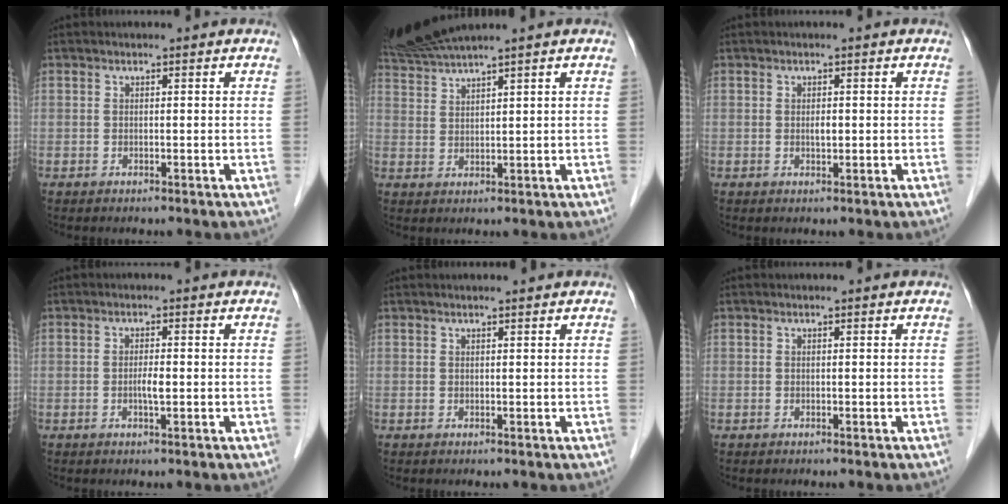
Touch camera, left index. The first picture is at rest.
{"total": 5.2, "force": [4.6, -1.8, 1.5], "torque": [-0.043, 0.005, 0.099]}
{"total": 1.5, "force": [0.3, 0.5, 1.4], "torque": [-0.029, 0.002, 0.007]}
{"total": 1.8, "force": [-0.2, 0.2, 1.8], "torque": [-0.036, 0.001, -0.004]}
{"total": 3.7, "force": [3.2, 0.0, 2.0], "torque": [-0.026, 0.031, 0.052]}
{"total": 0.0}